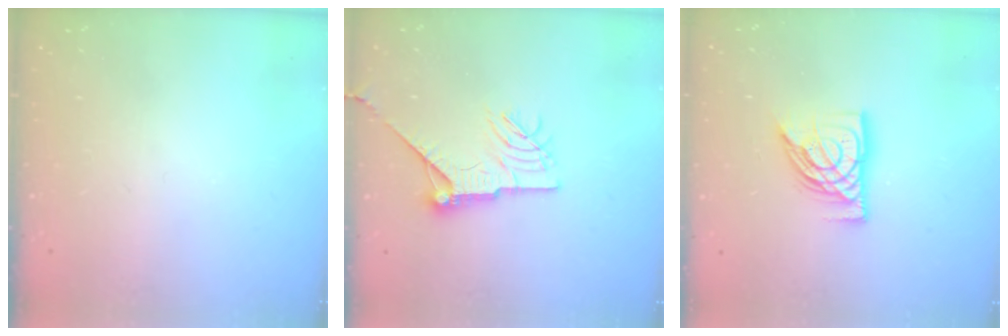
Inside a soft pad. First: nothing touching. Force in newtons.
{"total": 11.6, "press": 11.5, "slide": 1.2}
{"total": 11.3, "press": 11.3, "slide": 1.3}